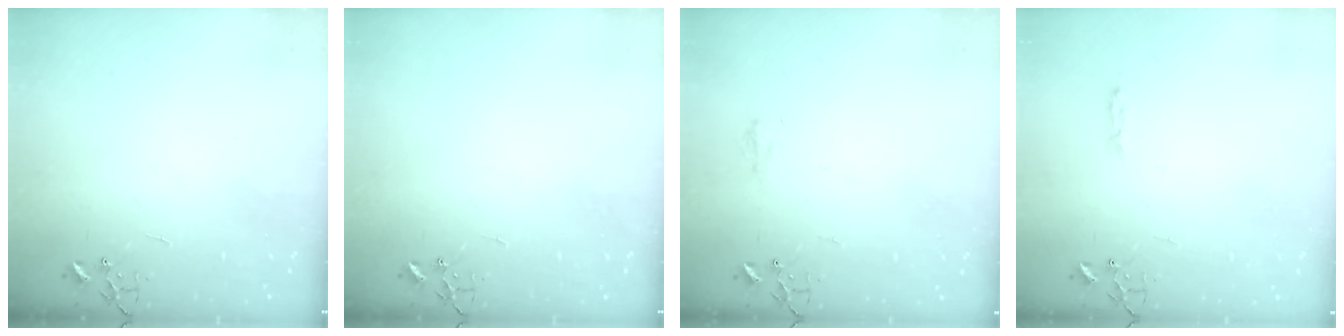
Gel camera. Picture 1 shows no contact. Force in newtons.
{"total": 0.0}
{"total": 6.7, "press": 6.6, "slide": 0.7}
{"total": 3.6, "press": 3.6, "slide": 0.4}